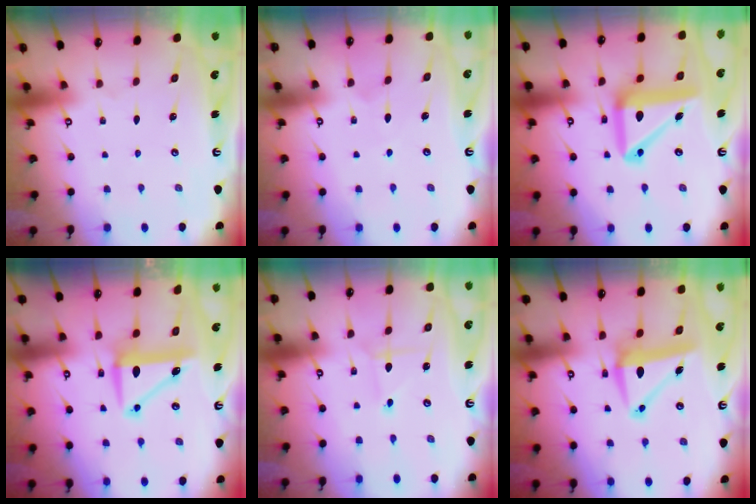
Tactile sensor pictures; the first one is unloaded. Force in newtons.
{"total": 3.8, "press": 3.8, "slide": 0.4}
{"total": 15.7, "press": 15.5, "slide": 2.4}
{"total": 9.2, "press": 9.1, "slide": 1.5}
{"total": 1.7, "press": 1.7, "slide": 0.2}
{"total": 7.9, "press": 7.7, "slide": 1.6}